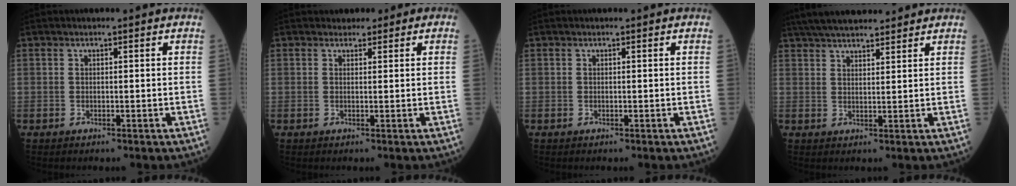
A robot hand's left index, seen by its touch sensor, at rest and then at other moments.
{"total": 1.8, "force": [1.2, 1.2, 0.3], "torque": [0.000, 0.005, 0.011]}
{"total": 0.0}
{"total": 11.2, "force": [9.8, 2.4, 5.0], "torque": [-0.075, 0.034, 0.149]}